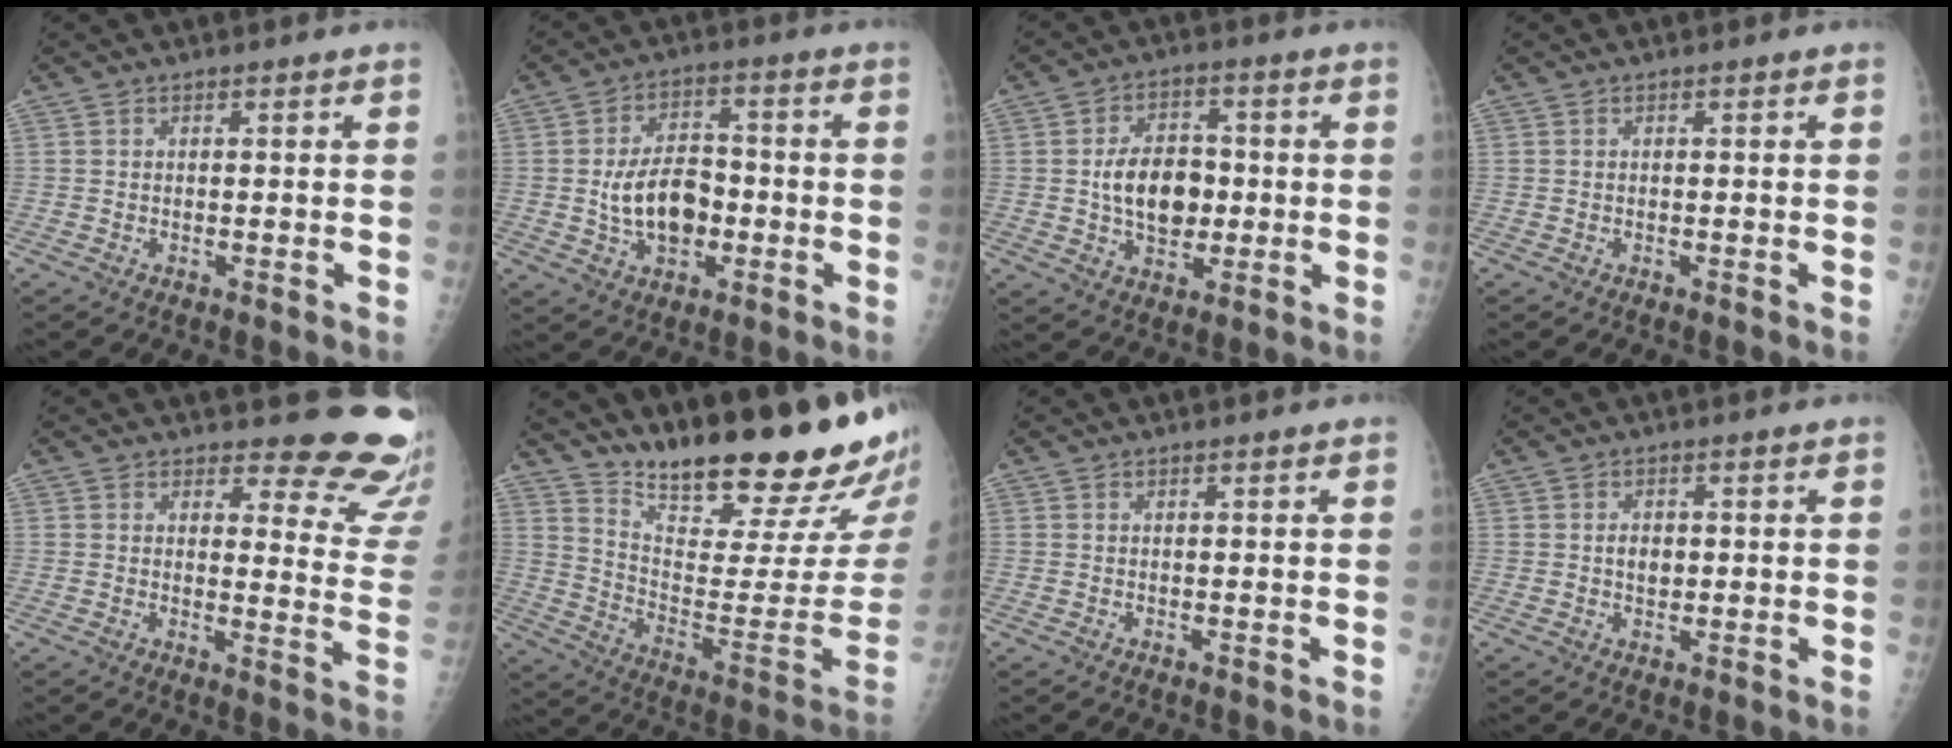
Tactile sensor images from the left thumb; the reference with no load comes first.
{"total": 10.4, "force": [-1.6, 6.8, 7.7], "torque": [-0.109, 0.016, -0.026]}
{"total": 10.5, "force": [-0.1, 7.4, 7.5], "torque": [-0.094, 0.009, -0.001]}
{"total": 0.0}
{"total": 14.8, "force": [13.5, 4.3, 4.3], "torque": [-0.001, -0.137, 0.129]}
{"total": 29.4, "force": [21.8, 7.0, 18.4], "torque": [-0.259, -0.116, 0.322]}
{"total": 0.6, "force": [0.4, 0.0, 0.3], "torque": [-0.007, -0.001, 0.007]}
{"total": 2.2, "force": [0.3, 1.6, 1.5], "torque": [-0.017, -0.001, 0.006]}